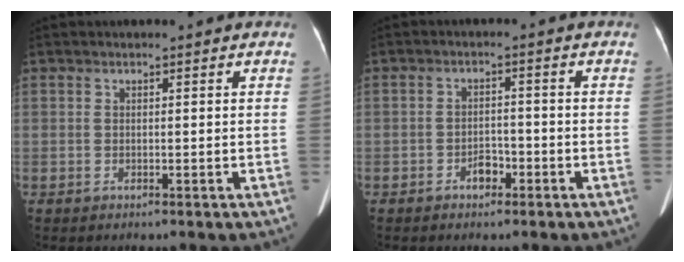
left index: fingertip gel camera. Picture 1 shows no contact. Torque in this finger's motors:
{"motor_torque": [-0.03, 0.05, 0.03, 0.02]}